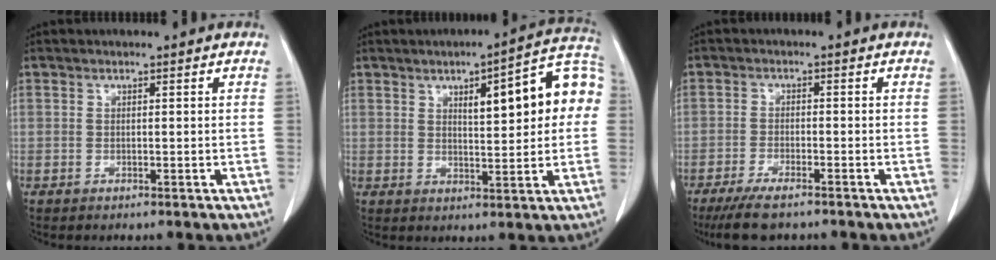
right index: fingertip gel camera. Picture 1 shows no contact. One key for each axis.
{"total": 13.1, "fx": 2.9, "fy": 3.2, "fz": 12.4, "tx": -0.162, "ty": 0.036, "tz": 0.037}
{"total": 6.5, "fx": -5.2, "fy": 1.1, "fz": 3.7, "tx": -0.068, "ty": -0.016, "tz": -0.089}